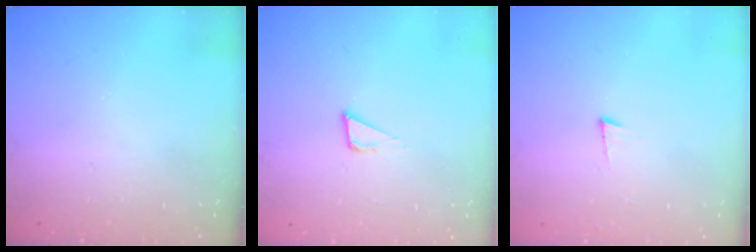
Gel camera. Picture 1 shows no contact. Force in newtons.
{"total": 3.8, "press": 3.7, "slide": 0.9}
{"total": 3.5, "press": 3.5, "slide": 0.5}